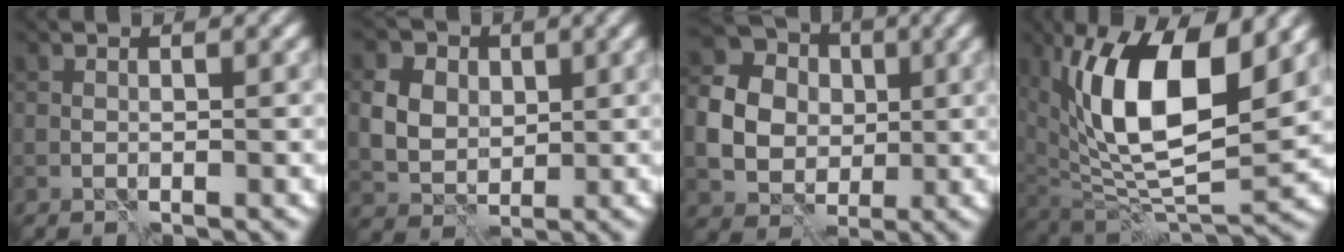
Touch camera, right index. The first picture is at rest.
{"total": 8.1, "force": [3.1, 6.4, 3.8], "torque": [-0.084, 0.028, 0.047]}
{"total": 7.7, "force": [0.5, 6.9, 3.3], "torque": [-0.085, 0.006, 0.001]}
{"total": 11.6, "force": [4.2, 5.1, 9.5], "torque": [-0.162, -0.002, 0.074]}